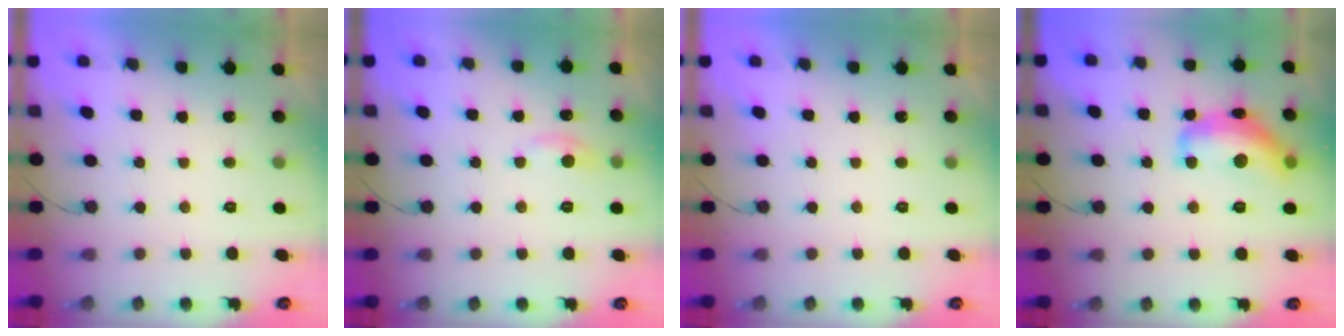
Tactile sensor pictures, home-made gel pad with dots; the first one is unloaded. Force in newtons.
{"total": 5.1, "press": 5.1, "slide": 0.7}
{"total": 0.0}
{"total": 16.3, "press": 16.3, "slide": 1.0}